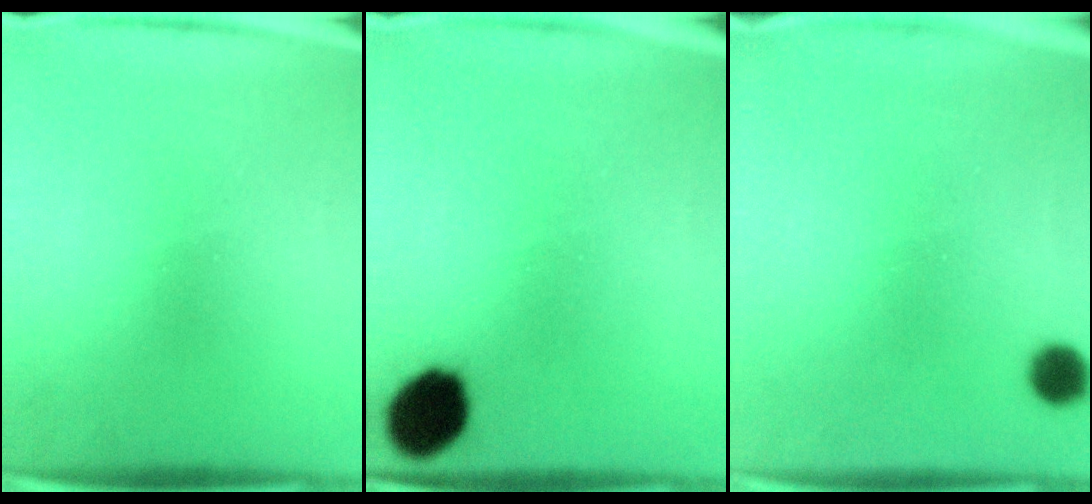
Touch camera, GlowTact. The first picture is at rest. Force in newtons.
{"total": 9.8}
{"total": 5.0}